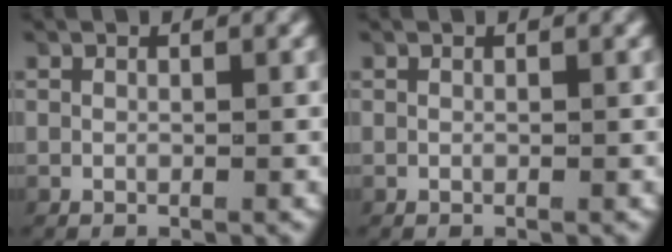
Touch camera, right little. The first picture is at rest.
{"total": 0.0}